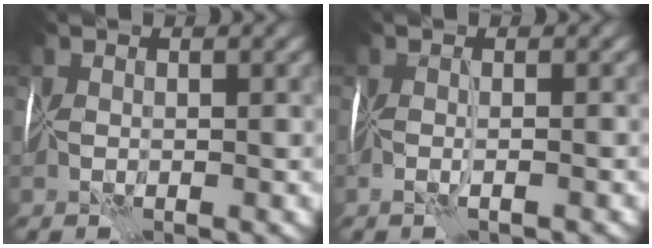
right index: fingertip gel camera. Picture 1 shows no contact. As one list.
[{"total": 1.3, "force": [-0.6, -1.2, 0.0], "torque": [0.000, -0.007, -0.013]}]